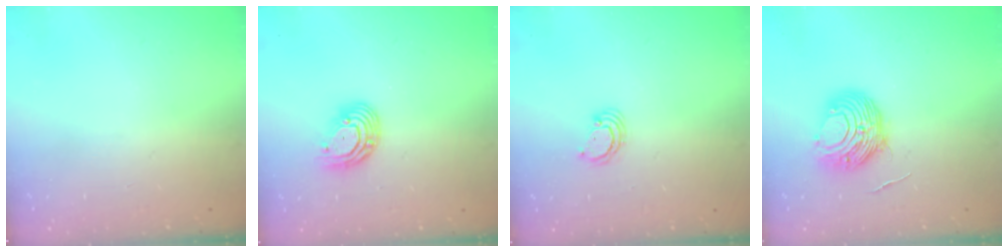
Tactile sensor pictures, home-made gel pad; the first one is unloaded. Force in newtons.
{"total": 9.0, "press": 8.8, "slide": 1.9}
{"total": 2.7, "press": 2.7, "slide": 0.2}
{"total": 10.1, "press": 10.0, "slide": 0.9}